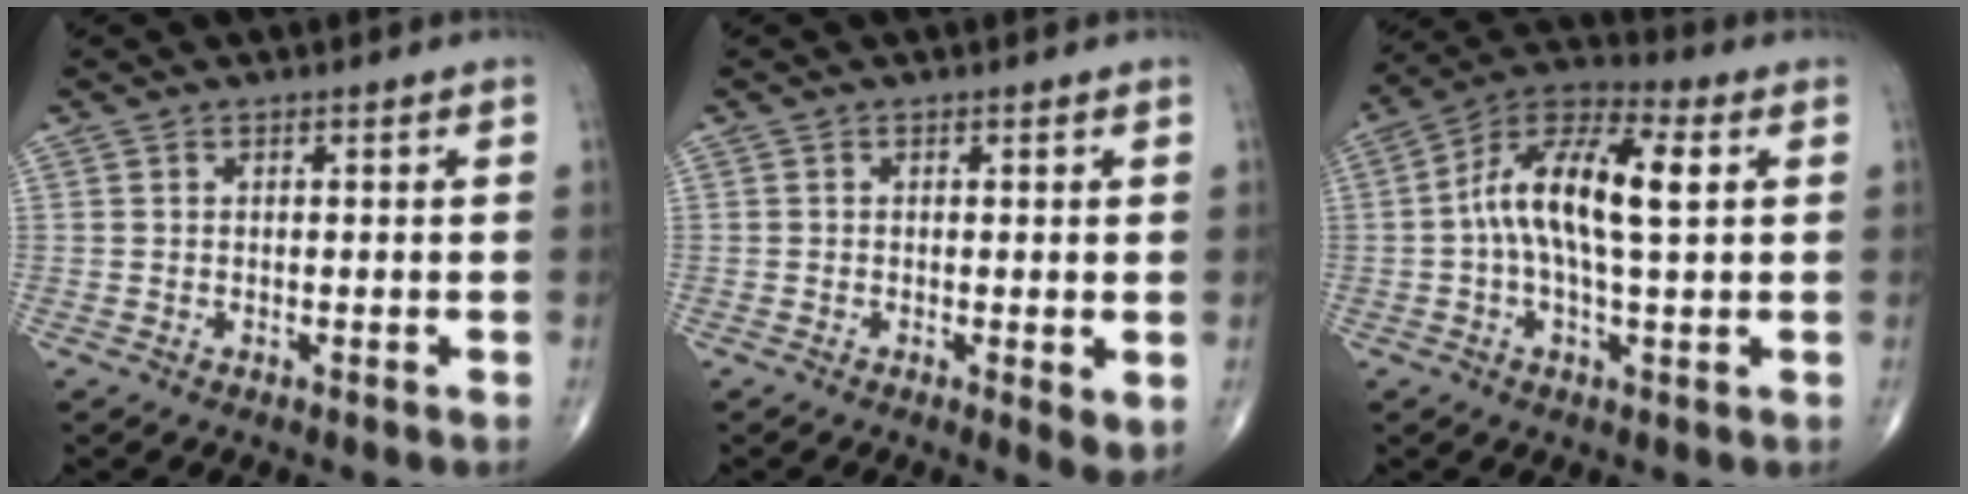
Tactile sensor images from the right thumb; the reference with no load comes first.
{"total": 2.8, "force": [-0.3, 0.8, 2.7], "torque": [-0.040, -0.012, -0.010]}
{"total": 14.7, "force": [1.8, 5.6, 13.4], "torque": [-0.243, 0.030, 0.022]}